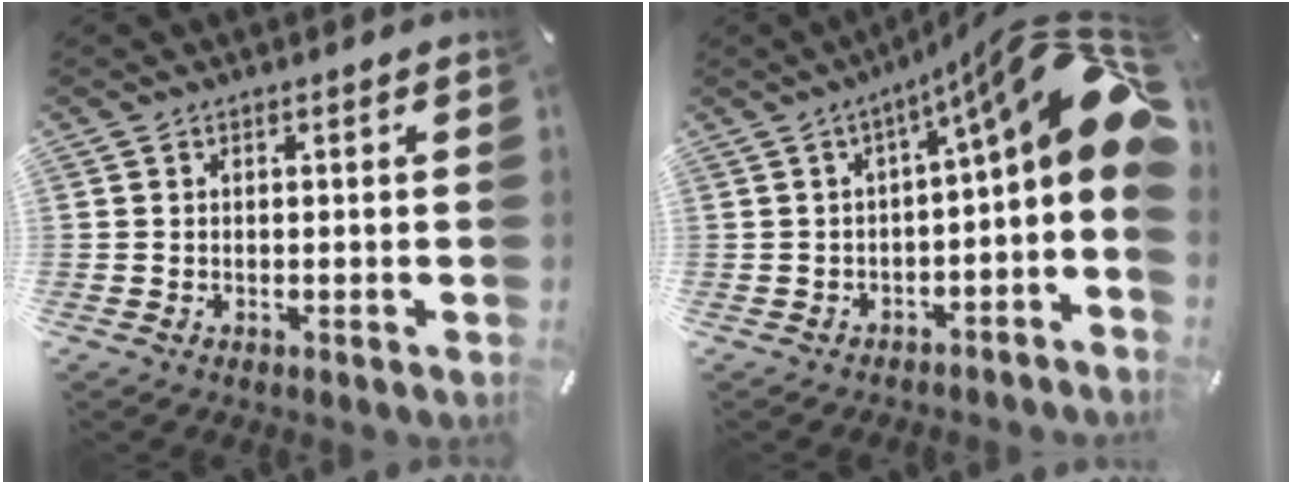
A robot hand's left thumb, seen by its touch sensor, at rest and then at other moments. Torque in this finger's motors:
{"motor_torque": [1.25, 3.75, 0.74, 0.59, 0.10]}